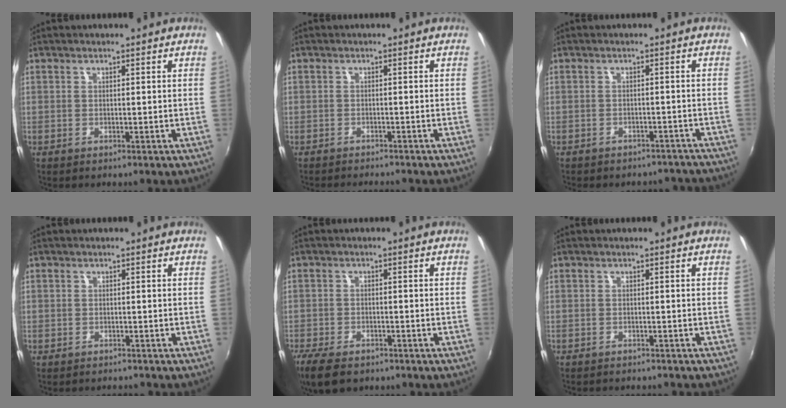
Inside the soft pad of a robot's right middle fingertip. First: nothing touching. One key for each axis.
{"total": 2.8, "fx": -2.6, "fy": 1.0, "fz": 0.5, "tx": -0.020, "ty": 0.000, "tz": -0.043}
{"total": 9.3, "fx": -8.4, "fy": 3.4, "fz": 2.0, "tx": -0.044, "ty": 0.011, "tz": -0.092}
{"total": 1.6, "fx": -1.1, "fy": 1.1, "fz": -0.1, "tx": -0.004, "ty": 0.006, "tz": -0.016}
{"total": 7.8, "fx": -5.8, "fy": 3.3, "fz": 4.1, "tx": -0.107, "ty": -0.025, "tz": -0.107}
{"total": 3.2, "fx": -3.0, "fy": 0.7, "fz": 1.0, "tx": -0.024, "ty": -0.010, "tz": -0.043}